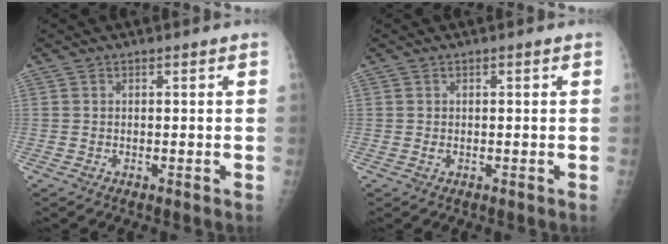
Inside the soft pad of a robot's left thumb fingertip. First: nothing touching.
{"total": 0.8, "force": [0.1, 0.3, 0.8], "torque": [-0.016, 0.005, 0.006]}